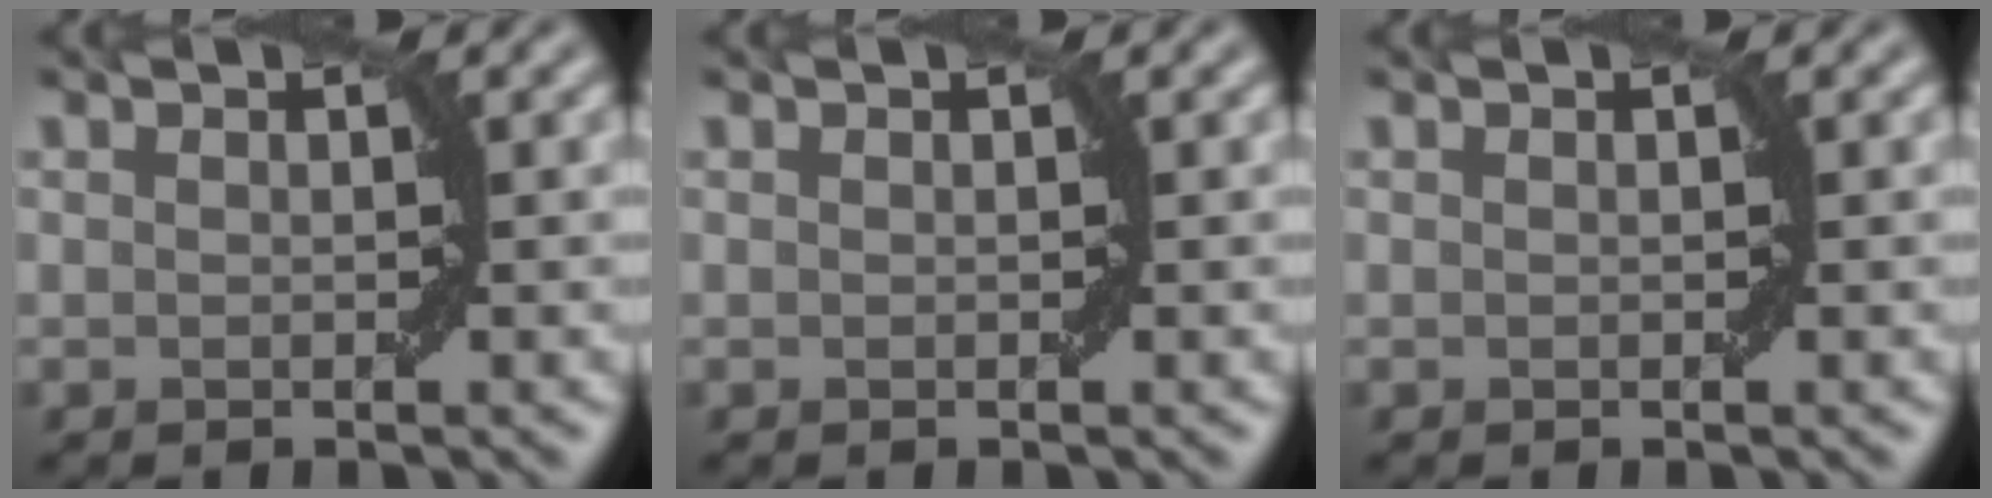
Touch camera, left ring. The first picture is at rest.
{"total": 0.0}
{"total": 0.0}